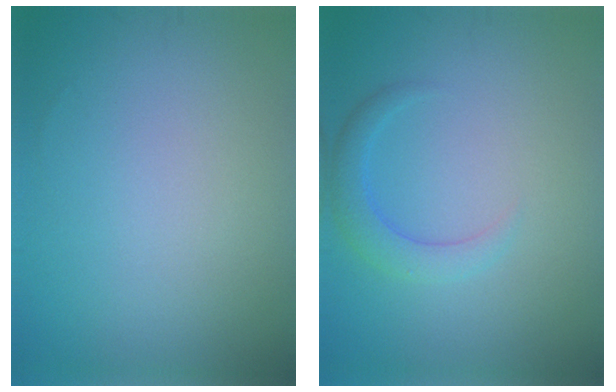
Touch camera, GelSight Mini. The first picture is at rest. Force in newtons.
{"total": 2.4, "press": 2.4, "slide": 0.2}